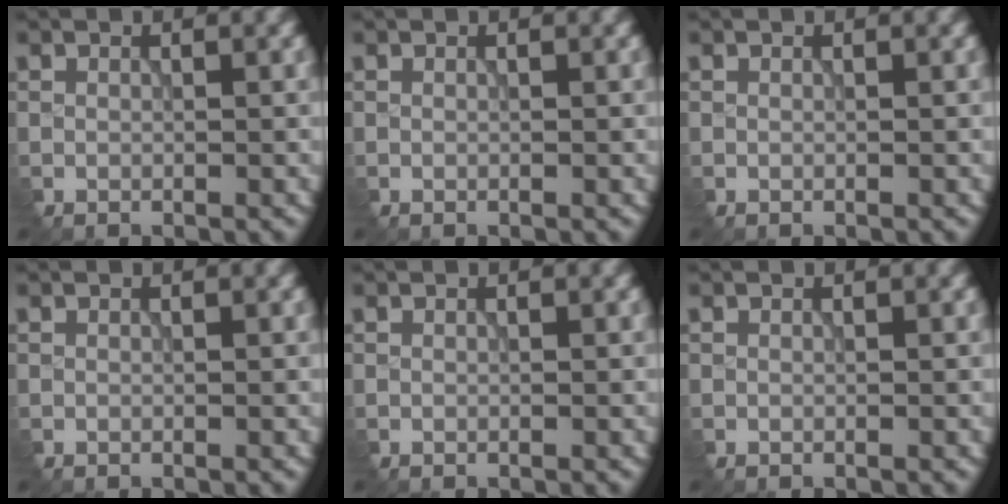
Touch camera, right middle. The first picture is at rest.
{"total": 0.0}
{"total": 0.0}
{"total": 0.0}
{"total": 0.0}
{"total": 0.0}